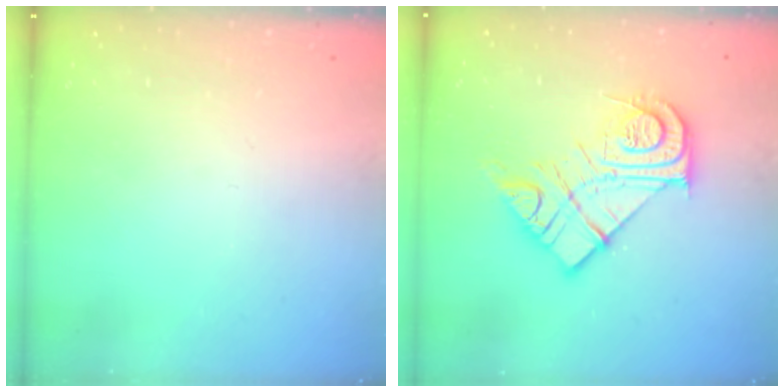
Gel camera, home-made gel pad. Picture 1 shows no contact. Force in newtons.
{"total": 16.4, "press": 16.3, "slide": 1.1}